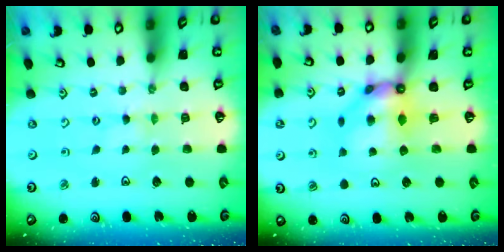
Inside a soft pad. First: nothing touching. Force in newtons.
{"total": 8.8, "press": 8.7, "slide": 0.9}